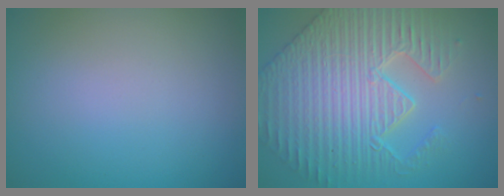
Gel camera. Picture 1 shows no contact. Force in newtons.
{"total": 6.7, "press": 5.7, "slide": 3.6}